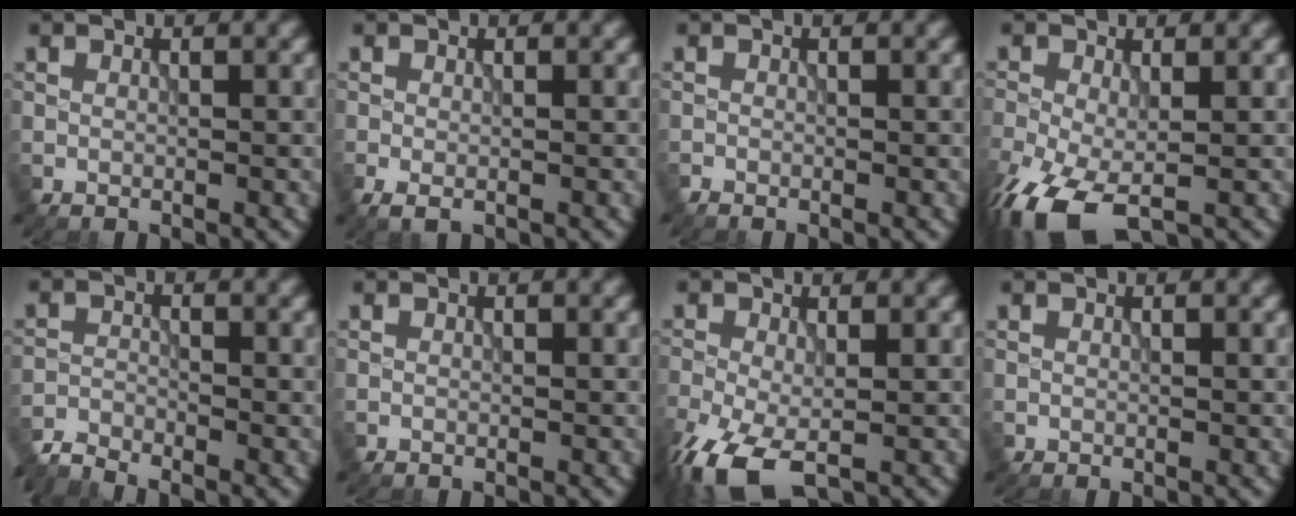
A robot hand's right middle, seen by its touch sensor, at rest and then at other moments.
{"total": 1.4, "force": [-0.7, 0.7, 1.0], "torque": [-0.026, -0.008, -0.013]}
{"total": 0.5, "force": [-0.5, 0.0, 0.0], "torque": [0.002, -0.002, -0.011]}
{"total": 8.5, "force": [-4.3, 3.9, 6.1], "torque": [-0.157, -0.040, -0.076]}
{"total": 2.9, "force": [-2.9, 0.3, 0.3], "torque": [-0.012, -0.005, -0.067]}
{"total": 0.0}
{"total": 7.5, "force": [-3.9, 3.4, 5.4], "torque": [-0.132, -0.028, -0.073]}
{"total": 0.0}